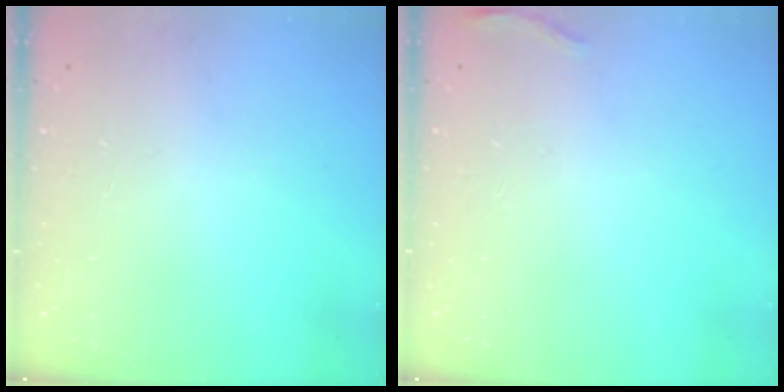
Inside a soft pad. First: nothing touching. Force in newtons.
{"total": 7.3, "press": 5.5, "slide": 4.8}